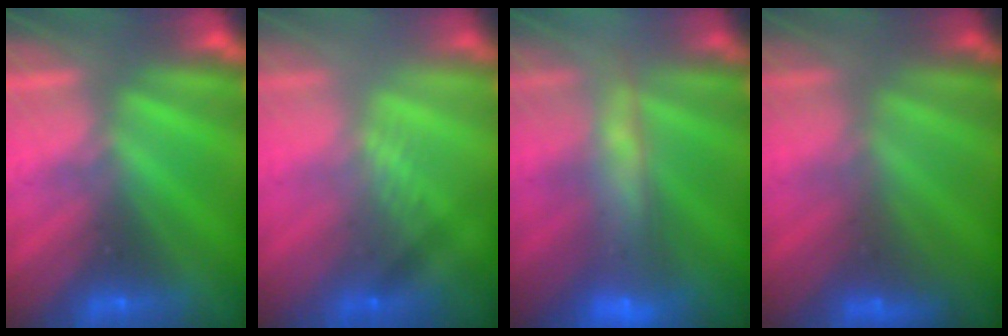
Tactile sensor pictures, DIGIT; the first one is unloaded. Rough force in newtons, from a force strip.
{"total": 2.3}
{"total": 5.9}
{"total": 2.9}